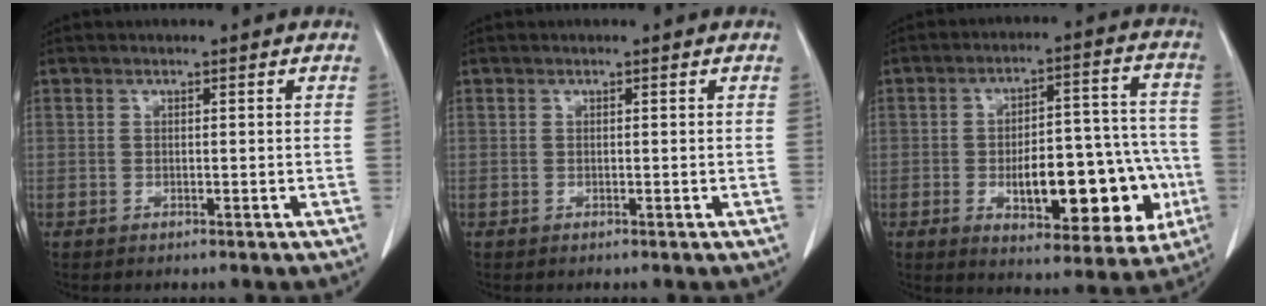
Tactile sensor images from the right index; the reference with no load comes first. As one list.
[{"total": 0.0}, {"total": 17.7, "force": [-4.7, 7.0, 15.5], "torque": [-0.195, 0.030, -0.053]}]